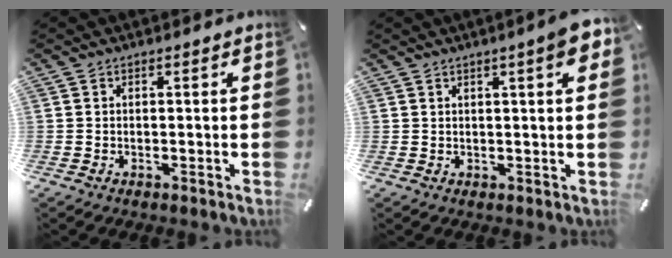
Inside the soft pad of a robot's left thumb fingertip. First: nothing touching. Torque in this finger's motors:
{"motor_torque": [1.22, 1.21, 0.69, -0.57, 0.66]}